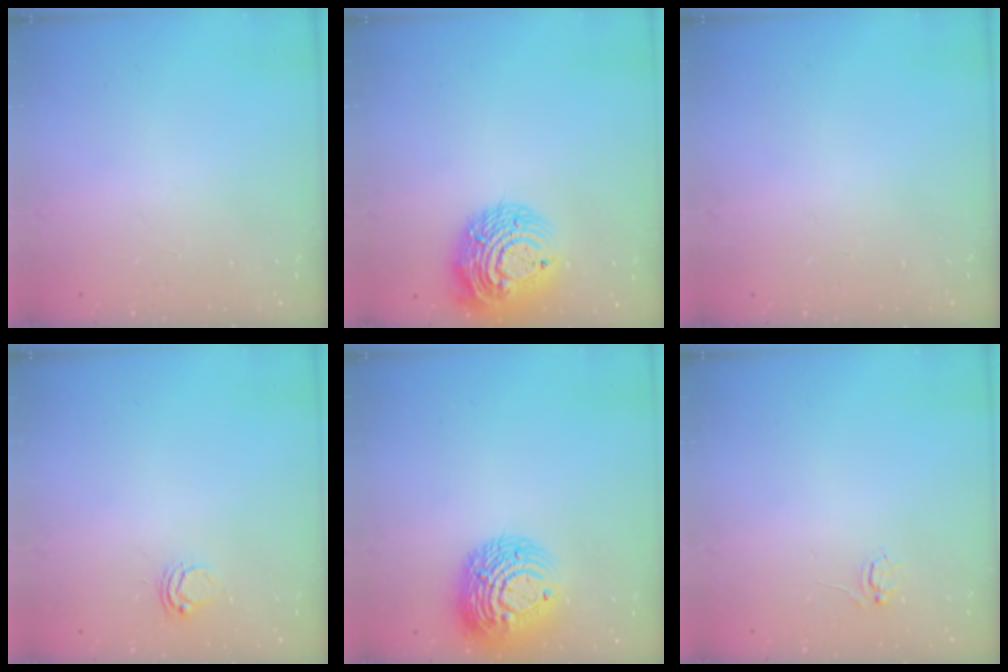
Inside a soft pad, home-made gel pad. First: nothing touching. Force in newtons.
{"total": 13.7, "press": 13.6, "slide": 1.3}
{"total": 0.0}
{"total": 5.5, "press": 5.5, "slide": 0.6}
{"total": 13.0, "press": 12.9, "slide": 2.0}
{"total": 4.2, "press": 4.2, "slide": 0.7}